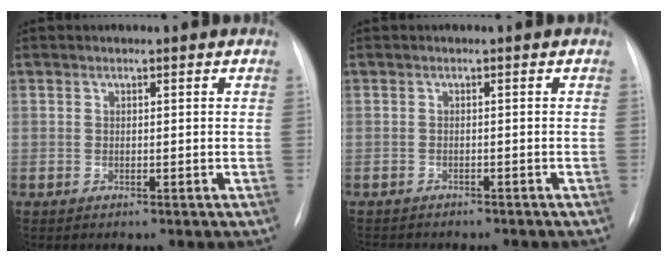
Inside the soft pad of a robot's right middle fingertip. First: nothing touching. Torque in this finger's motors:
{"motor_torque": [0.66, -0.64, 0.12, 0.06]}